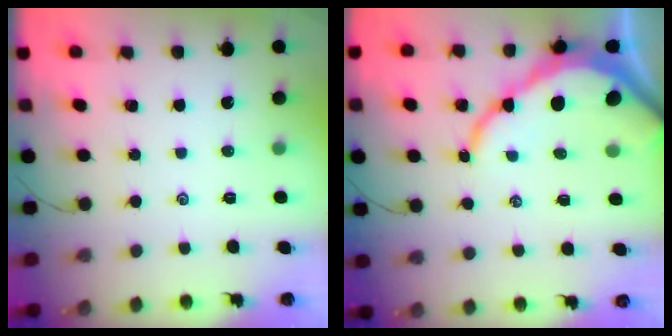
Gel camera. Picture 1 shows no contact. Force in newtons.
{"total": 11.6, "press": 11.6, "slide": 0.6}